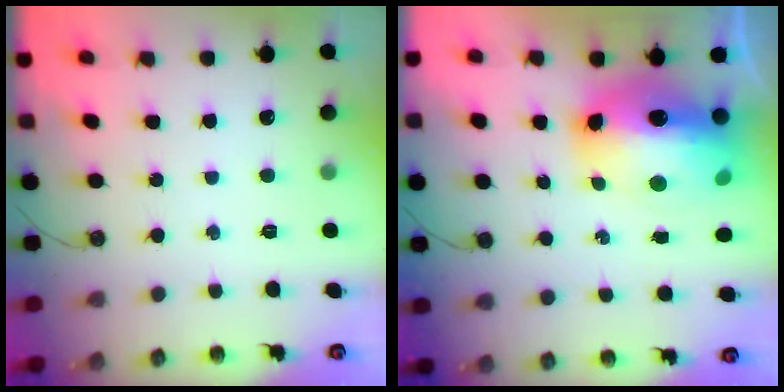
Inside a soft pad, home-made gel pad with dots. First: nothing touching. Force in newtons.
{"total": 20.1, "press": 20.0, "slide": 2.2}